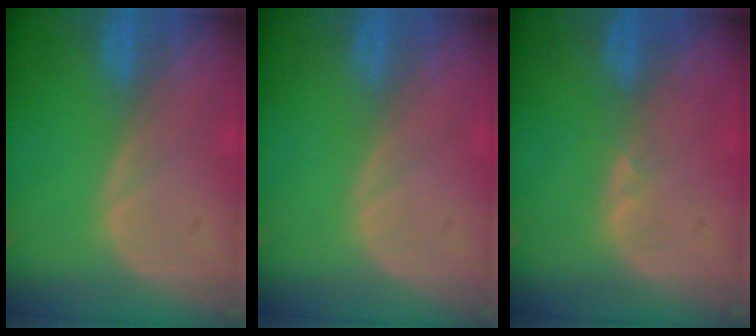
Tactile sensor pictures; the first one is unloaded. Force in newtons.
{"total": 0.0}
{"total": 0.7, "press": 0.6, "slide": 0.3}